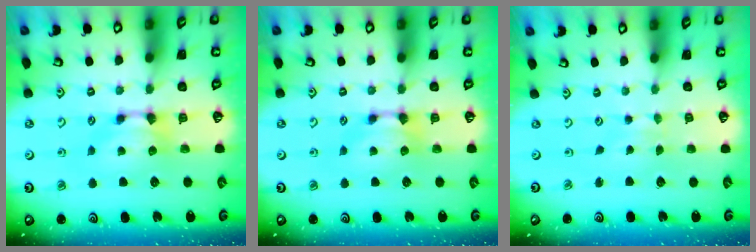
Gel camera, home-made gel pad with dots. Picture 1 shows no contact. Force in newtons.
{"total": 0.0}
{"total": 2.9, "press": 2.9, "slide": 0.4}